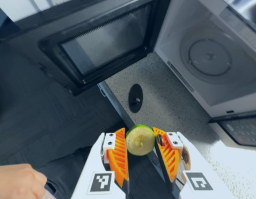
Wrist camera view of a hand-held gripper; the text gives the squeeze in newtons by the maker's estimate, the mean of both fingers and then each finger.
{"total": 9.5, "left": 9.5, "right": 9.5}